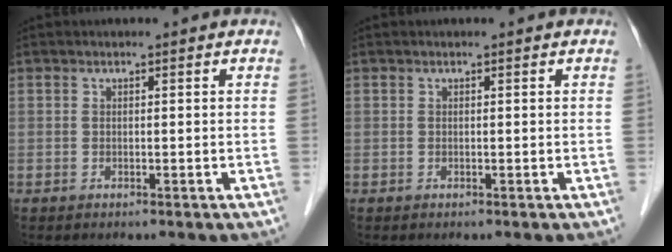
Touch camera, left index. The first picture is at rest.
{"total": 0.0}